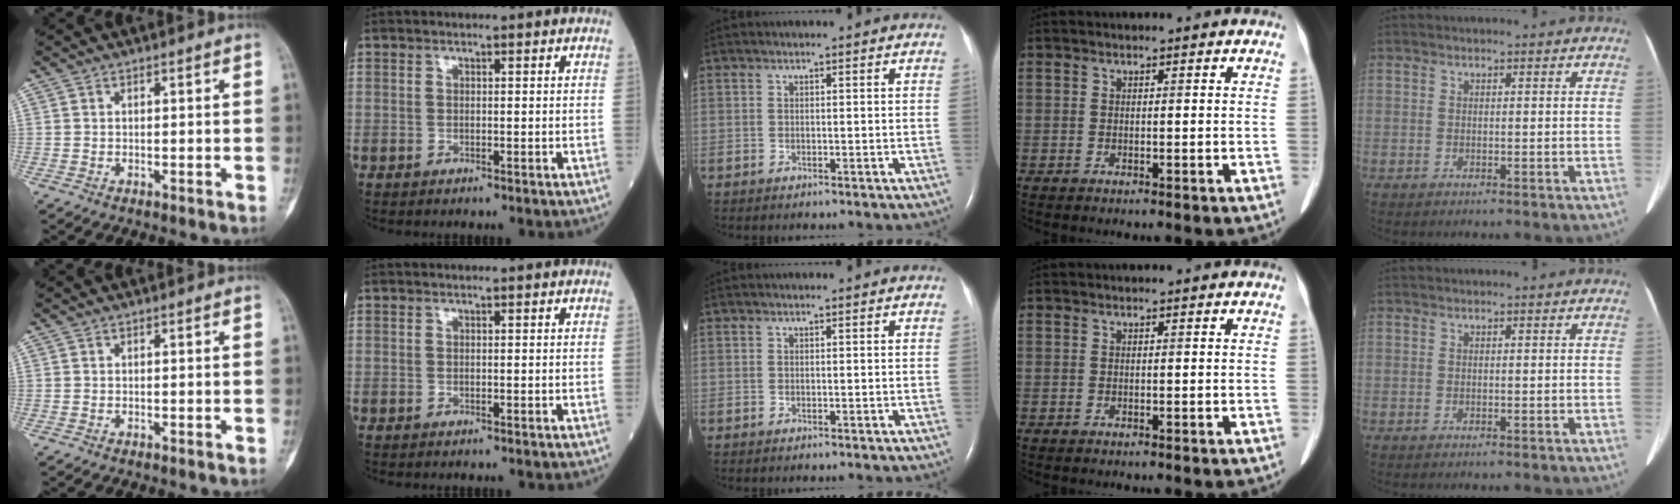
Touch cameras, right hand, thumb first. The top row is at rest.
{}